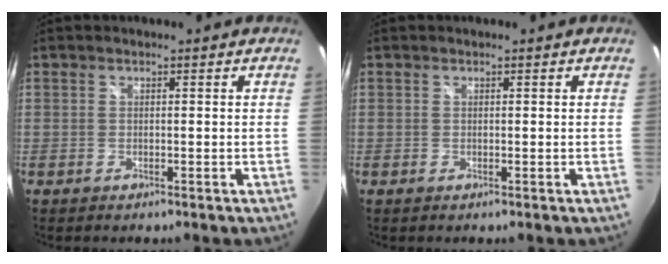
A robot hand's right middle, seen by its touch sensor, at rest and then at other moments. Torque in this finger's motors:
{"motor_torque": [0.00, 0.00, 0.00, 0.00]}